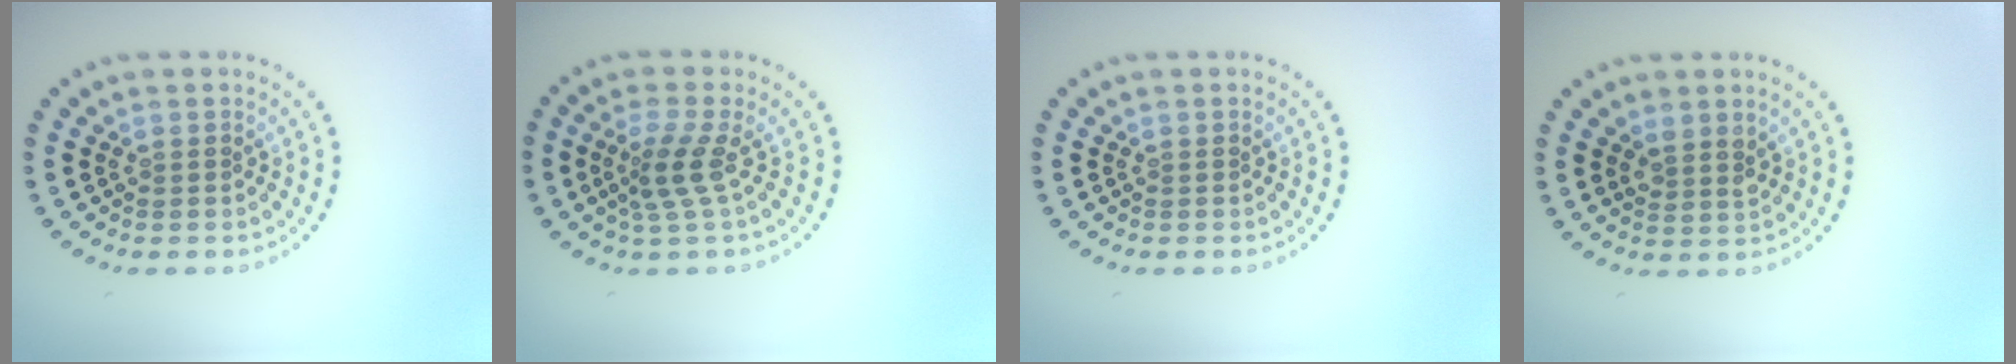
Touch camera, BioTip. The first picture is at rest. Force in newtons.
{"total": 2.6, "press": 1.9, "slide": 1.8}
{"total": 0.0}
{"total": 1.7, "press": 1.5, "slide": 0.8}